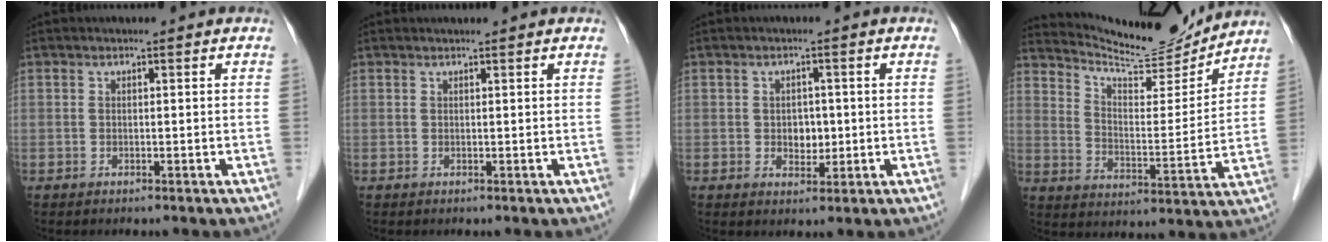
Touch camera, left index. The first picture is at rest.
{"total": 0.8, "force": [0.7, -0.1, 0.3], "torque": [-0.006, 0.009, 0.014]}
{"total": 2.9, "force": [-0.3, 2.2, 1.8], "torque": [-0.025, 0.001, 0.000]}
{"total": 13.9, "force": [13.6, 0.9, 2.7], "torque": [-0.055, -0.018, 0.210]}